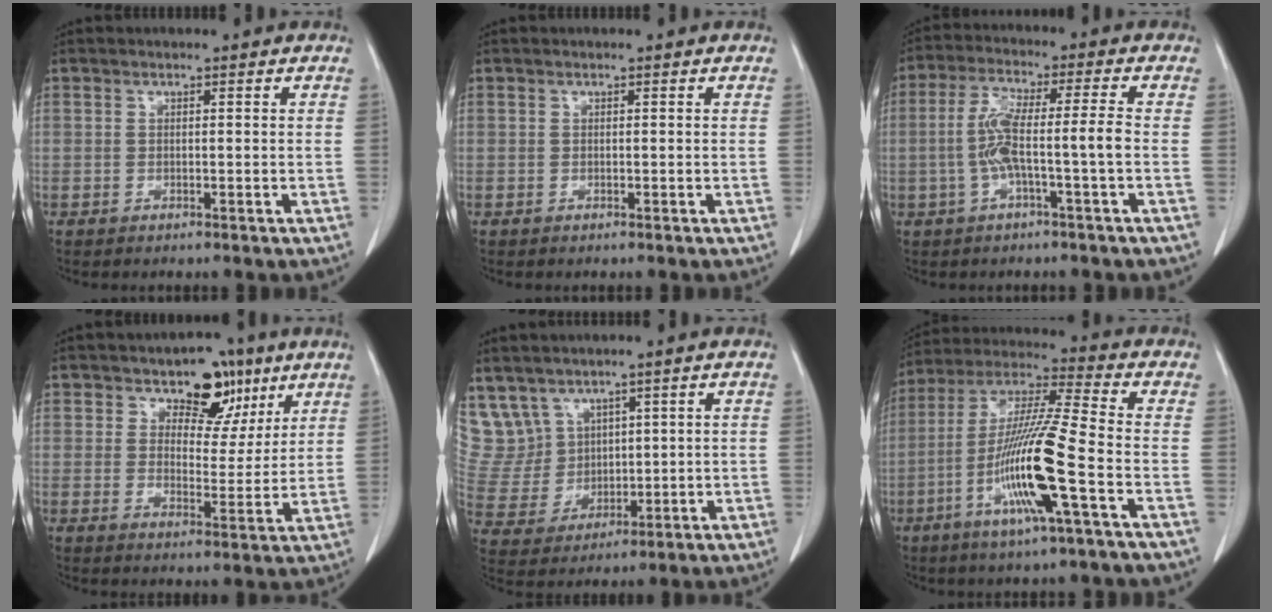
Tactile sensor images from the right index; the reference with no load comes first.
{"total": 0.0}
{"total": 7.3, "force": [-1.4, 0.0, 7.2], "torque": [-0.145, 0.020, -0.022]}
{"total": 8.1, "force": [5.0, 4.9, 4.0], "torque": [-0.042, 0.004, 0.075]}
{"total": 10.6, "force": [6.5, 8.2, 1.6], "torque": [-0.059, 0.045, 0.164]}
{"total": 14.8, "force": [-4.9, -0.4, 14.0], "torque": [-0.278, -0.010, -0.097]}